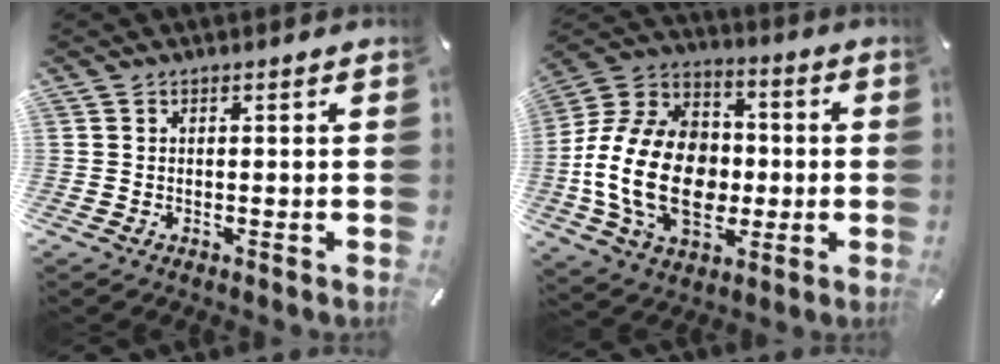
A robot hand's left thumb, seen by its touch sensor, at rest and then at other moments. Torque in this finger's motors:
{"motor_torque": [2.02, 2.91, 2.76, 0.00, 0.43]}